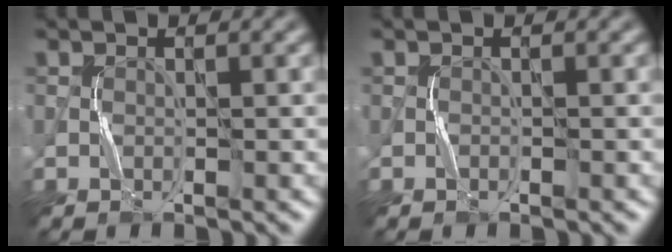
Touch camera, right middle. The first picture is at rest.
{"total": 0.0}